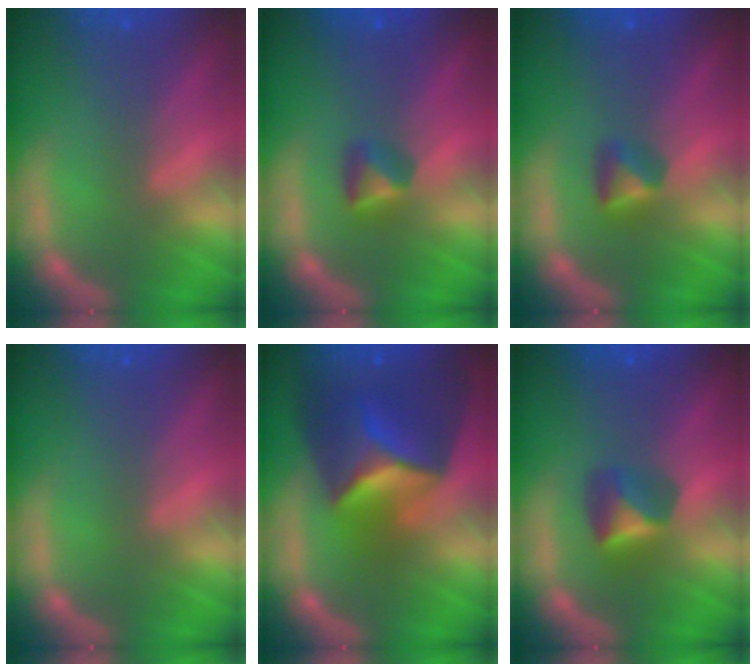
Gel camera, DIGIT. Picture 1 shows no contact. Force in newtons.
{"total": 1.9}
{"total": 1.9}
{"total": 0.0}
{"total": 9.4}
{"total": 2.9}